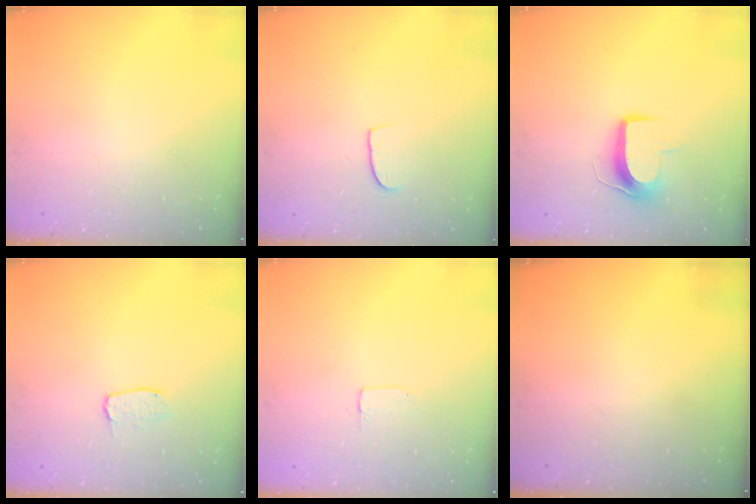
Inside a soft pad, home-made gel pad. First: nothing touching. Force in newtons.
{"total": 6.1, "press": 6.1, "slide": 0.4}
{"total": 9.3, "press": 9.3, "slide": 0.6}
{"total": 4.9, "press": 4.9, "slide": 0.3}
{"total": 1.2, "press": 1.2, "slide": 0.0}
{"total": 0.0}